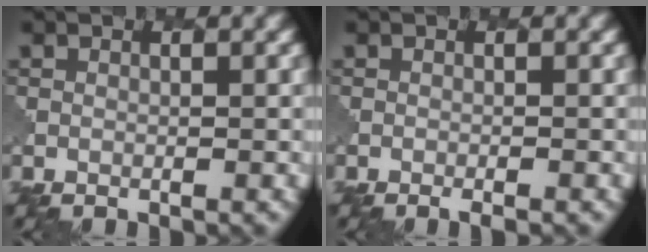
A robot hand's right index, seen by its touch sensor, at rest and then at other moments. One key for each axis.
{"total": 0.9, "fx": -0.5, "fy": 0.1, "fz": 0.7, "tx": -0.004, "ty": -0.002, "tz": -0.009}